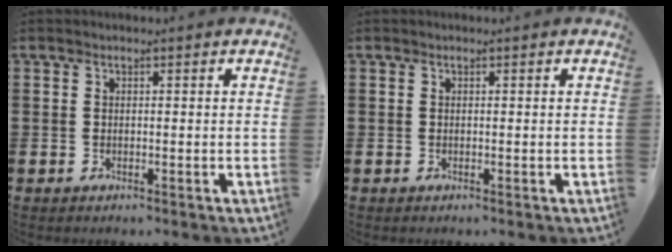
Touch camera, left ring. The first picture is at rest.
{"total": 0.0}